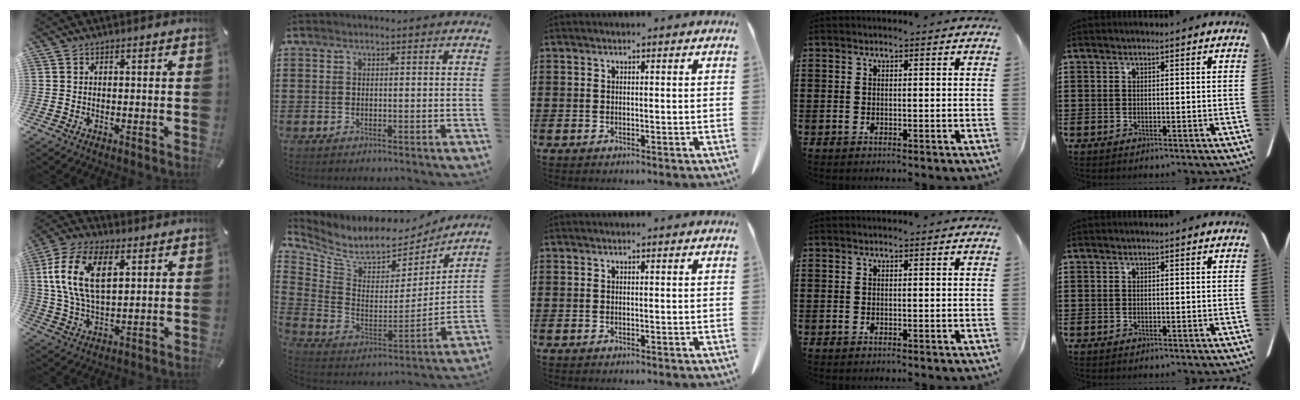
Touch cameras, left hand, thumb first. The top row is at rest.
{"thumb": {"total": 14.3, "force": [4.8, 8.0, 10.9], "torque": [-0.255, 0.005, 0.084]}, "index": {"total": 7.1, "force": [6.1, 2.6, 2.6], "torque": [-0.081, -0.053, 0.104]}}